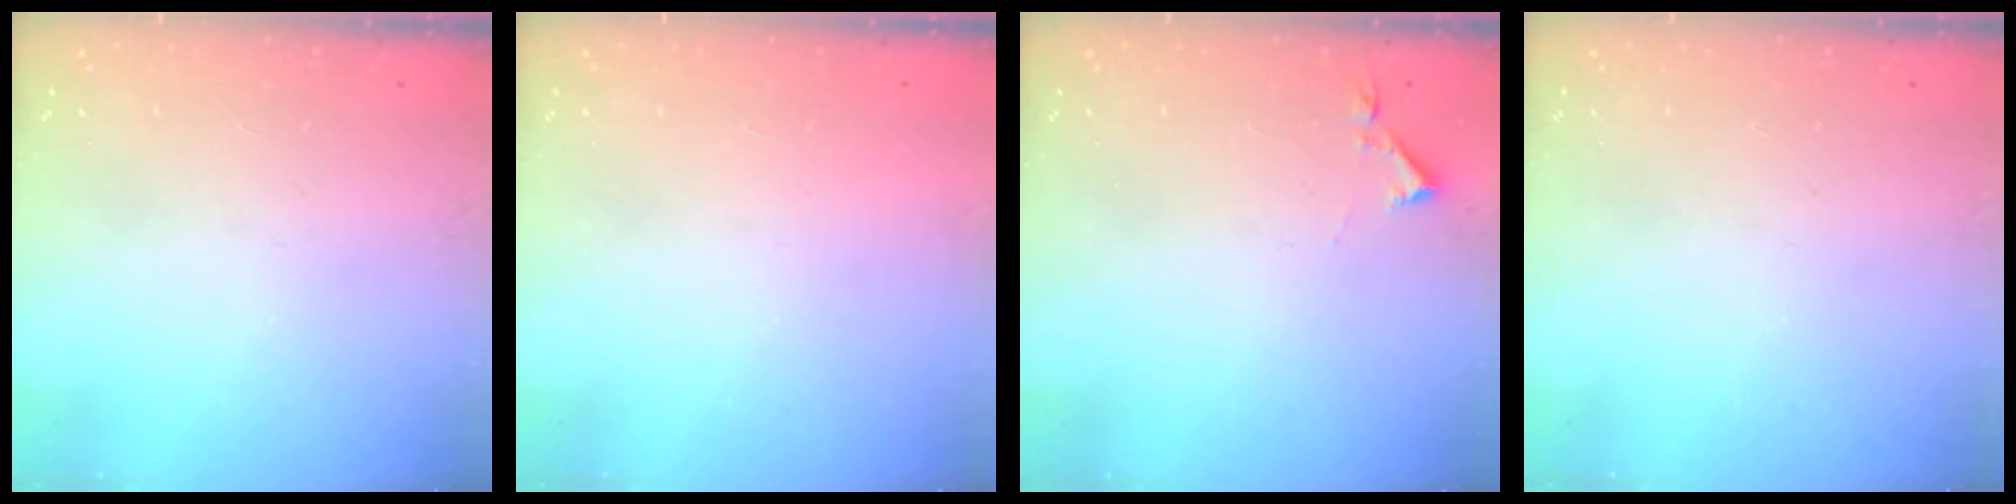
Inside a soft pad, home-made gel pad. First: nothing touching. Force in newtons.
{"total": 1.6, "press": 1.6, "slide": 0.1}
{"total": 2.9, "press": 2.9, "slide": 0.5}
{"total": 0.0}